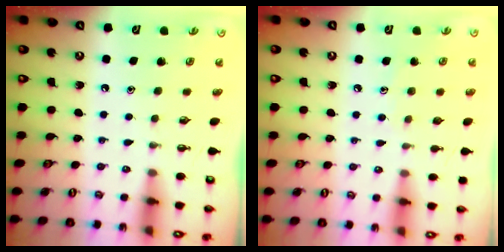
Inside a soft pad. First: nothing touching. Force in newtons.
{"total": 5.0, "press": 4.9, "slide": 0.5}